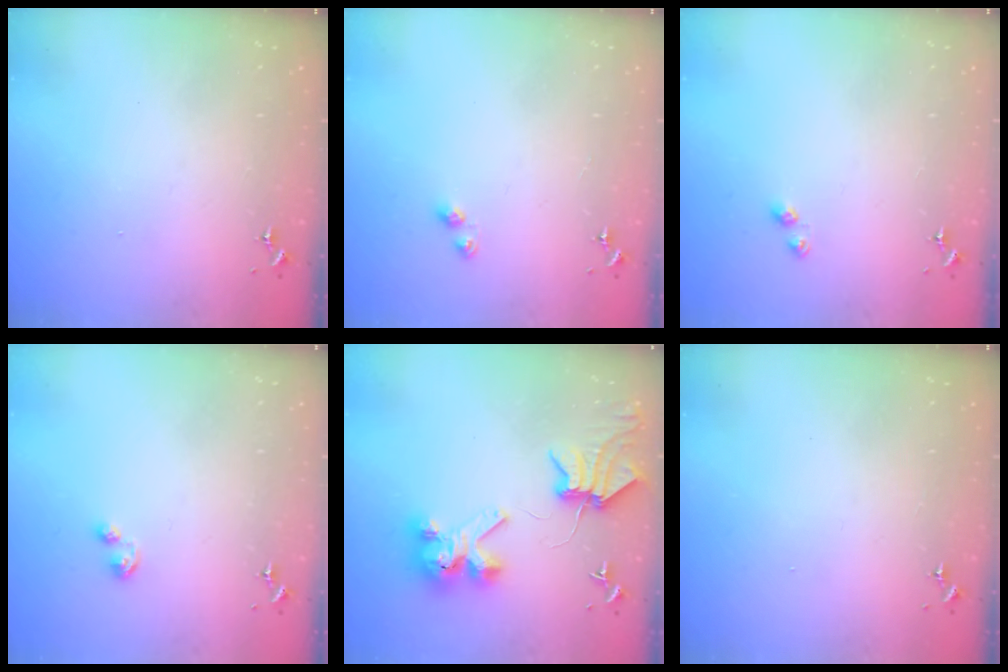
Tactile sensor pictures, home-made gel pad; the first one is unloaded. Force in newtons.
{"total": 3.2, "press": 3.2, "slide": 0.4}
{"total": 3.5, "press": 3.4, "slide": 0.5}
{"total": 2.9, "press": 2.9, "slide": 0.4}
{"total": 8.1, "press": 8.0, "slide": 1.1}
{"total": 0.0}